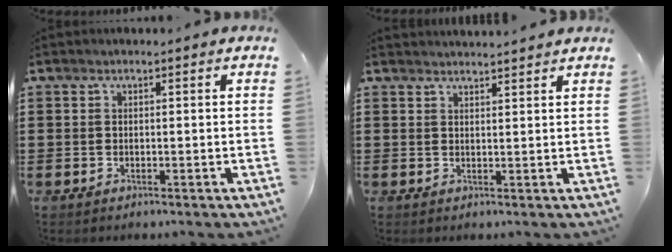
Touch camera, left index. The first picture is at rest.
{"total": 2.0, "force": [2.0, 0.0, -0.2], "torque": [-0.001, -0.003, 0.039]}